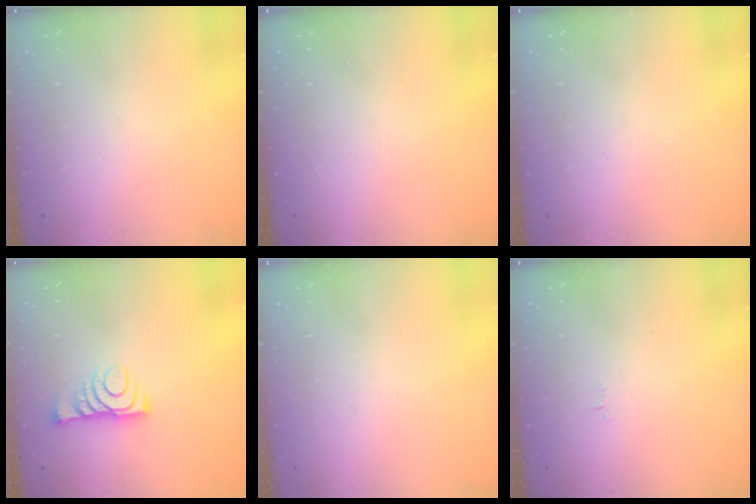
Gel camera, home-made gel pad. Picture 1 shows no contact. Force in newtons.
{"total": 0.0}
{"total": 2.2, "press": 2.1, "slide": 0.4}
{"total": 8.2, "press": 8.1, "slide": 1.0}
{"total": 1.7, "press": 1.6, "slide": 0.1}
{"total": 2.5, "press": 2.5, "slide": 0.3}